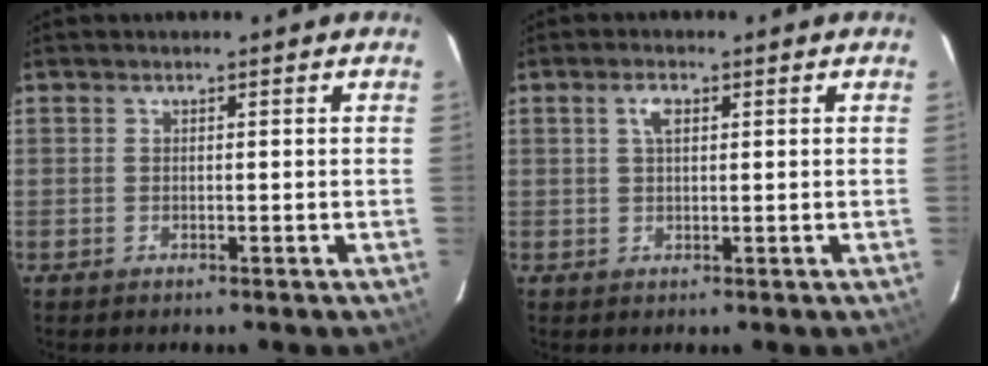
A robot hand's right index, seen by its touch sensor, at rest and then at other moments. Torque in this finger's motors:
{"motor_torque": [0.12, -0.06, 0.10, 0.05]}